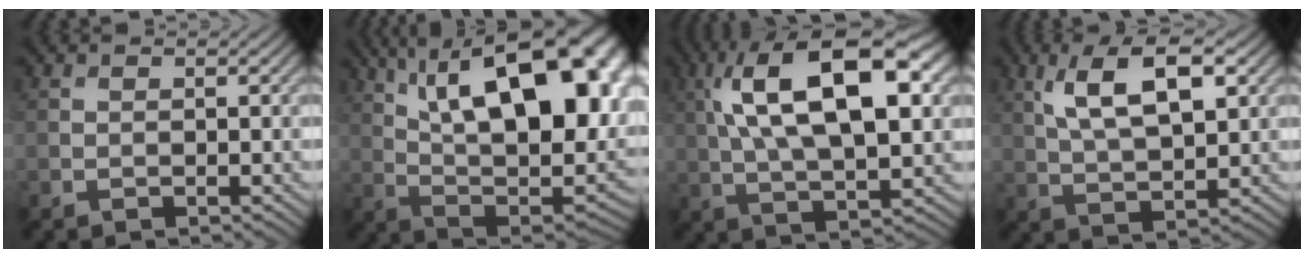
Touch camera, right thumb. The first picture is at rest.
{"total": 23.7, "force": [8.7, 11.4, 18.9], "torque": [-0.292, 0.053, 0.154]}
{"total": 17.1, "force": [5.1, 7.2, 14.7], "torque": [-0.258, 0.031, 0.074]}
{"total": 9.4, "force": [3.7, 3.6, 7.9], "torque": [-0.149, 0.011, 0.070]}